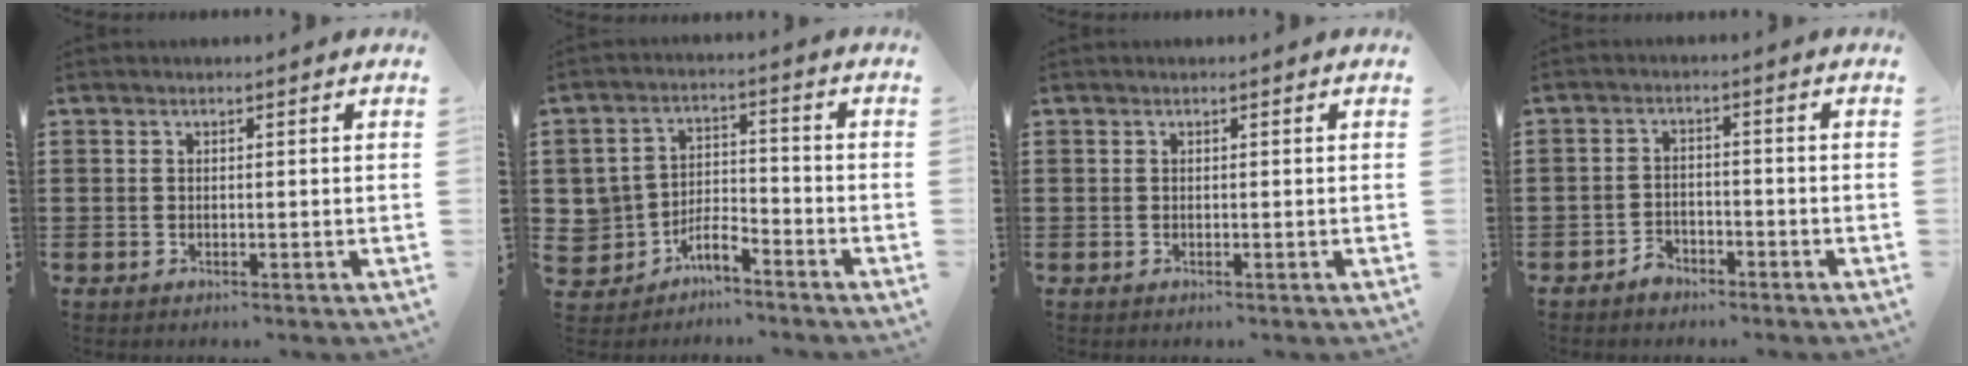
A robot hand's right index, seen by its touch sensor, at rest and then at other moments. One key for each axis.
{"total": 4.9, "fx": -3.8, "fy": 2.5, "fz": 1.8, "tx": -0.049, "ty": 0.009, "tz": -0.078}
{"total": 0.0}
{"total": 2.6, "fx": -2.2, "fy": 1.3, "fz": 0.5, "tx": -0.014, "ty": 0.007, "tz": -0.045}